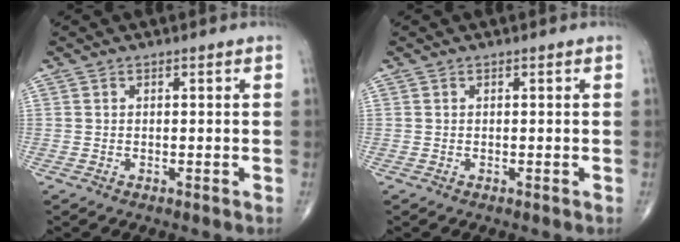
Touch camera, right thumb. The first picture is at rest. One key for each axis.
{"total": 0.0}